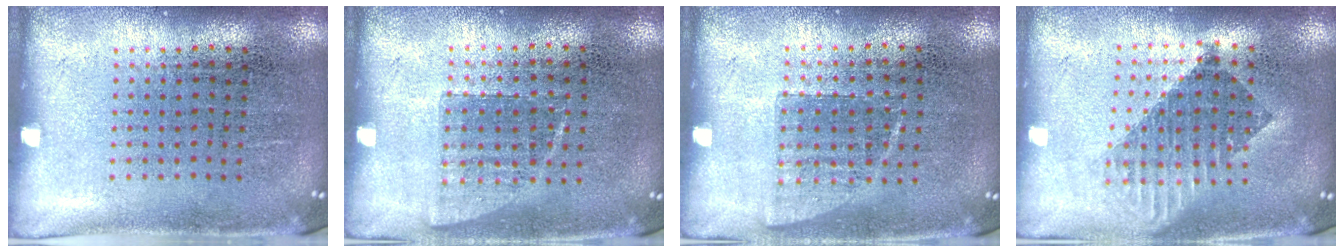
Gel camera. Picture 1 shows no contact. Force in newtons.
{"total": 0.7, "press": 0.7, "slide": 0.2}
{"total": 0.7, "press": 0.7, "slide": 0.2}
{"total": 1.6, "press": 1.4, "slide": 0.9}